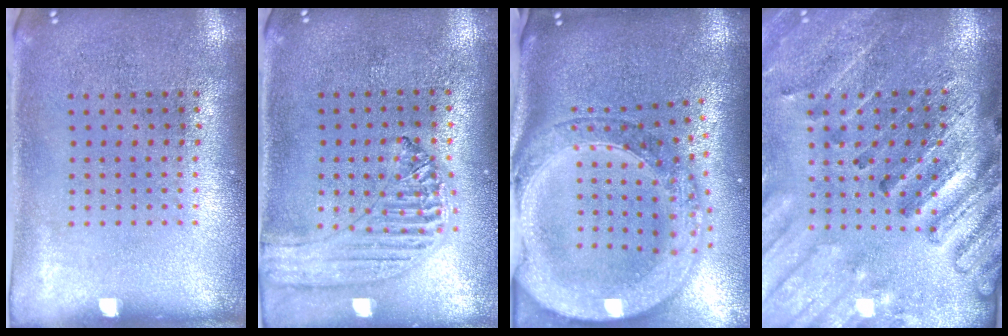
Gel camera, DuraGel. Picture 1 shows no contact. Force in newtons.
{"total": 1.2, "press": 1.2, "slide": 0.1}
{"total": 4.0, "press": 3.1, "slide": 2.5}
{"total": 2.8, "press": 2.7, "slide": 0.6}